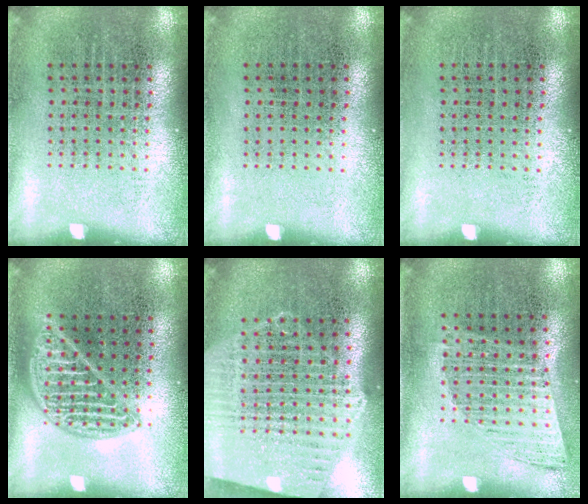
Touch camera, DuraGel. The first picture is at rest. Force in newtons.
{"total": 0.0}
{"total": 0.0}
{"total": 2.1, "press": 2.1, "slide": 0.3}
{"total": 1.9, "press": 1.8, "slide": 0.7}
{"total": 1.0, "press": 1.0, "slide": 0.1}